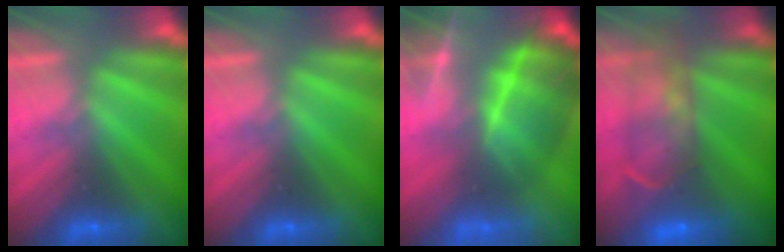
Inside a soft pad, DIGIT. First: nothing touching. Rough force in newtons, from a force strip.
{"total": 0.0}
{"total": 7.0}
{"total": 9.1}